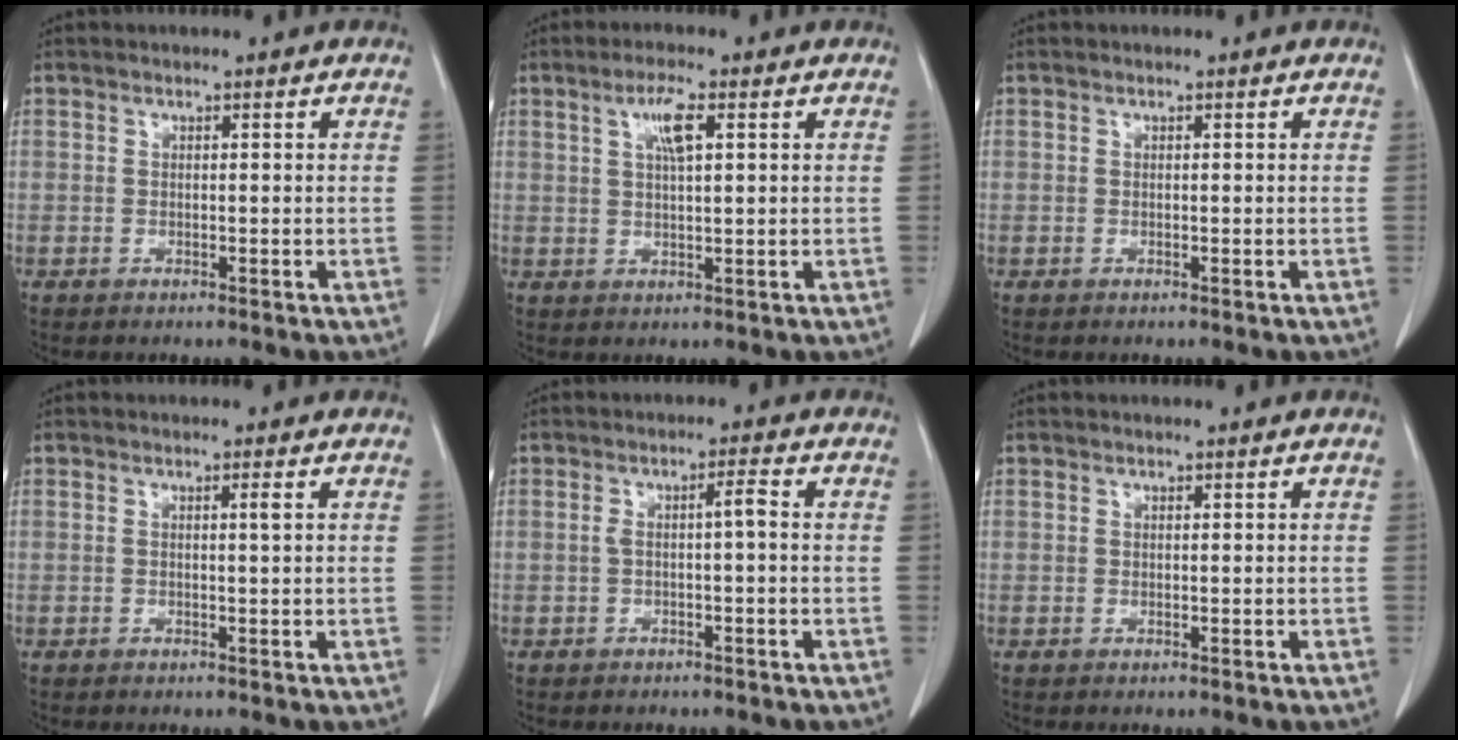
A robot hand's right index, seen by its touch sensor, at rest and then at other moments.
{"total": 4.3, "force": [1.6, 0.6, 3.9], "torque": [-0.074, 0.004, 0.030]}
{"total": 0.0}
{"total": 0.7, "force": [0.0, -0.2, 0.6], "torque": [-0.009, -0.001, 0.001]}
{"total": 2.6, "force": [-0.4, 0.2, 2.5], "torque": [-0.045, 0.009, -0.006]}
{"total": 0.0}